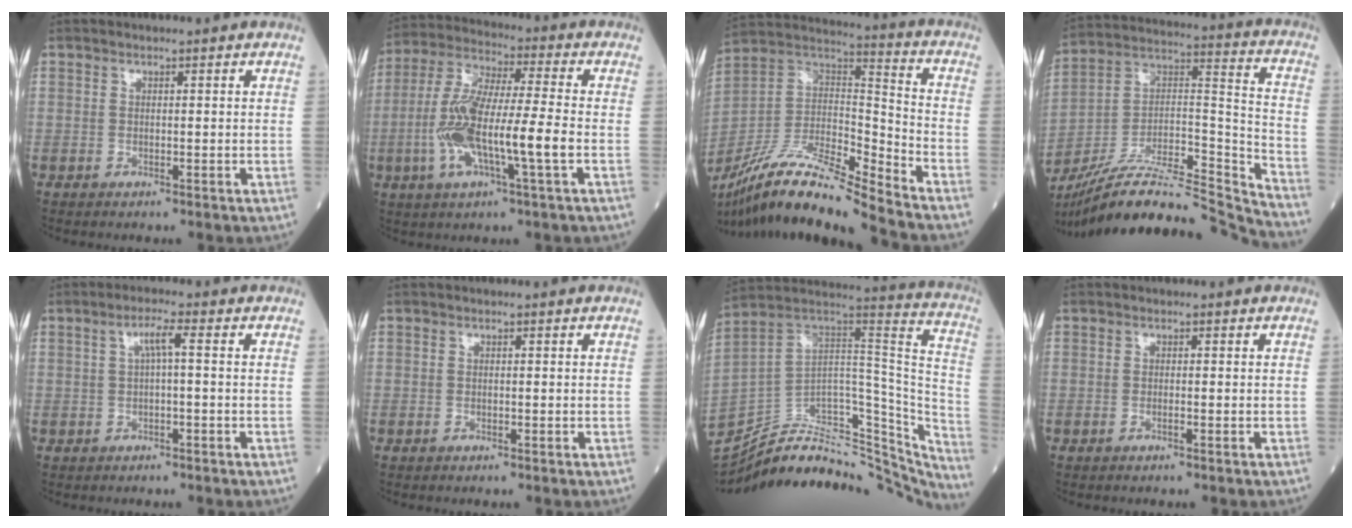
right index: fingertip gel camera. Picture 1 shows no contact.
{"total": 13.9, "force": [-3.2, 1.4, 13.5], "torque": [-0.278, 0.006, -0.063]}
{"total": 17.9, "force": [-15.2, 0.5, 9.4], "torque": [-0.188, 0.015, -0.284]}
{"total": 25.4, "force": [-23.5, 1.3, 9.4], "torque": [-0.153, 0.016, -0.382]}
{"total": 2.8, "force": [0.3, 0.2, 2.8], "torque": [-0.051, 0.011, 0.006]}
{"total": 0.0}
{"total": 37.0, "force": [-31.0, 12.5, 15.9], "torque": [-0.247, 0.007, -0.419]}
{"total": 0.7, "force": [-0.4, 0.0, 0.6], "torque": [-0.013, 0.000, -0.006]}